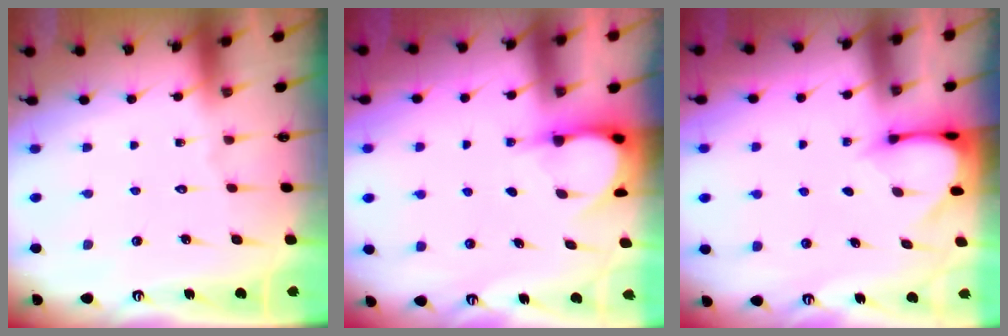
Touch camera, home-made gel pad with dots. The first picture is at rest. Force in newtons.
{"total": 3.9, "press": 3.9, "slide": 0.4}
{"total": 3.4, "press": 3.4, "slide": 0.3}